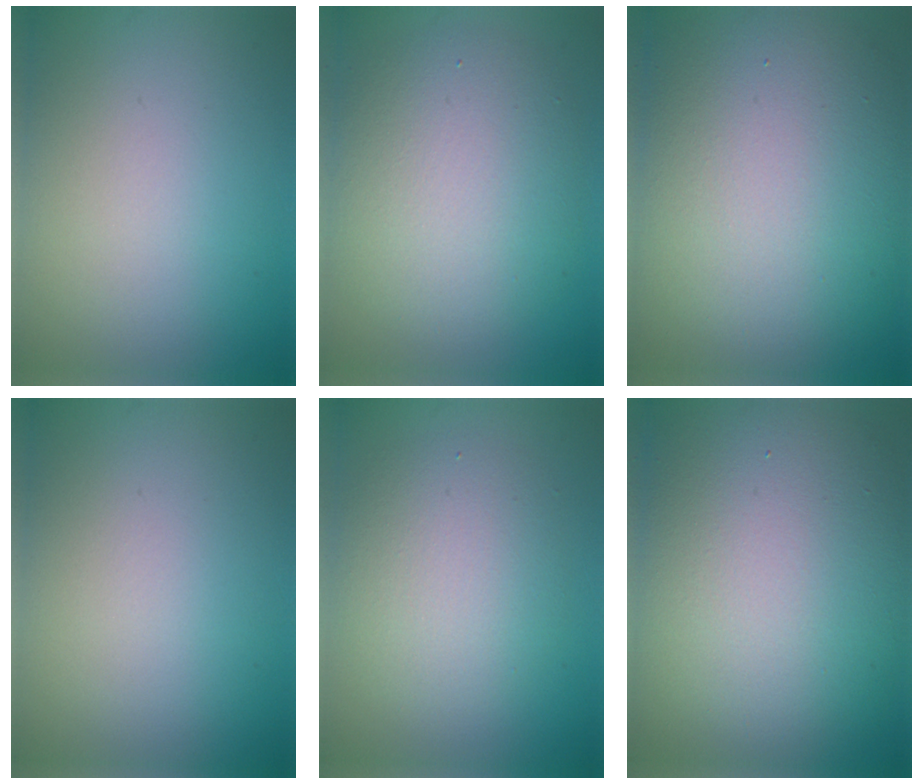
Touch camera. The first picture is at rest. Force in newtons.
{"total": 7.4, "press": 7.4, "slide": 0.8}
{"total": 14.5, "press": 14.5, "slide": 0.5}
{"total": 0.0}
{"total": 4.6, "press": 4.6, "slide": 0.4}
{"total": 14.2, "press": 14.1, "slide": 1.2}